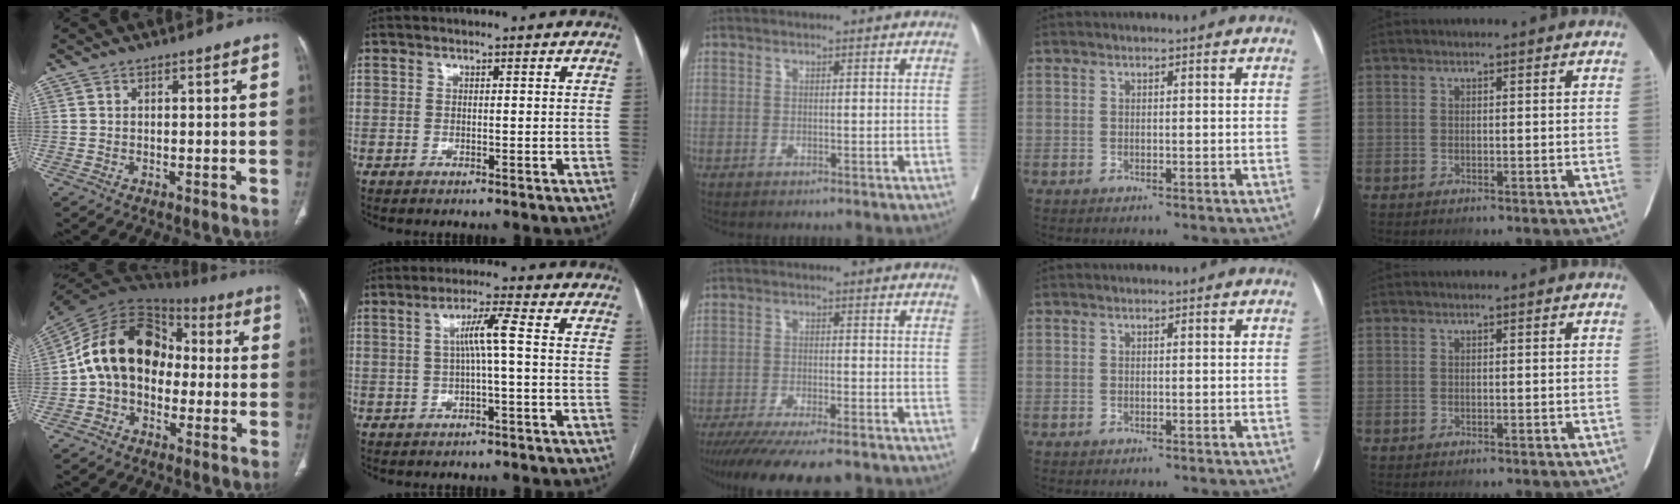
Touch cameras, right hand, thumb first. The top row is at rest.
{"thumb": {"total": 17.3, "force": [-0.5, 12.8, 11.7], "torque": [-0.175, 0.047, -0.023]}, "index": {"total": 4.7, "force": [0.1, -0.5, 4.7], "torque": [-0.082, 0.013, 0.005]}, "middle": {"total": 14.1, "force": [-11.7, 1.8, 7.7], "torque": [-0.119, -0.032, -0.178]}}